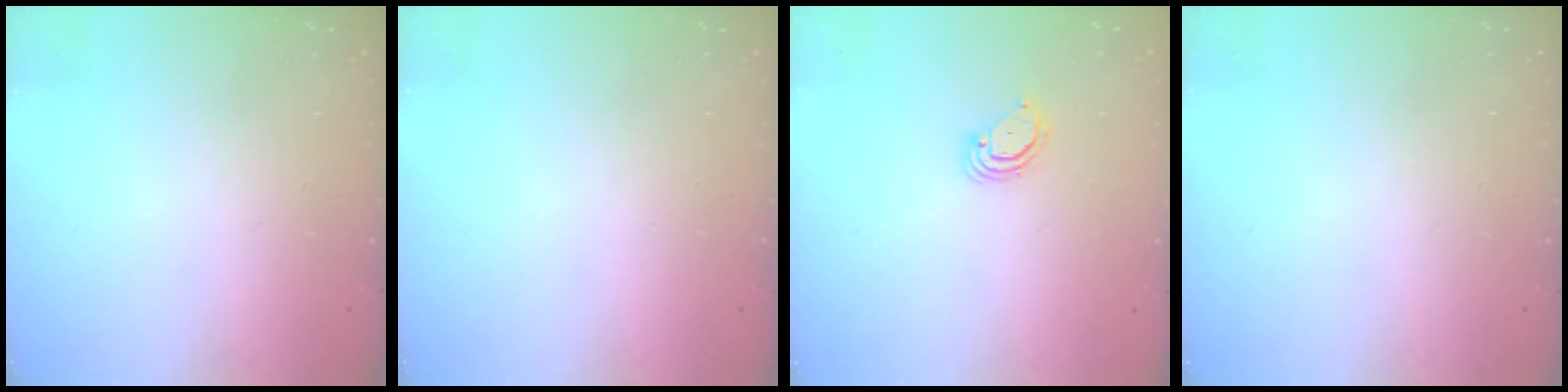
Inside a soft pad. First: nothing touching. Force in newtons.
{"total": 0.0}
{"total": 3.2, "press": 3.2, "slide": 0.2}
{"total": 0.0}